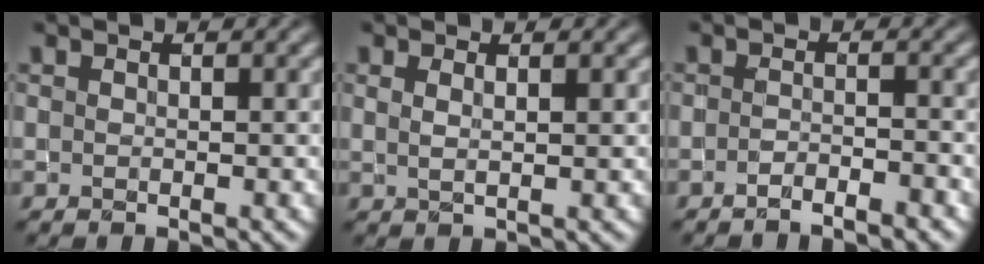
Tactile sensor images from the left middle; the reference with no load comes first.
{"total": 1.4, "force": [0.6, 0.4, 1.2], "torque": [-0.017, 0.000, 0.009]}
{"total": 2.2, "force": [-1.7, 0.3, 1.2], "torque": [-0.018, 0.003, -0.032]}